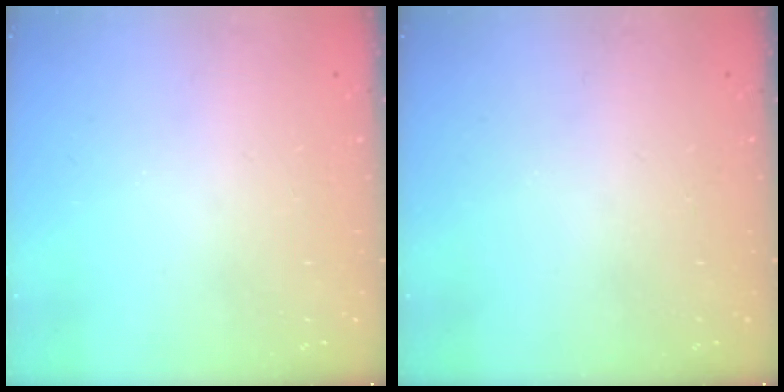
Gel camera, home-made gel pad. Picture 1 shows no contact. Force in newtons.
{"total": 0.0}